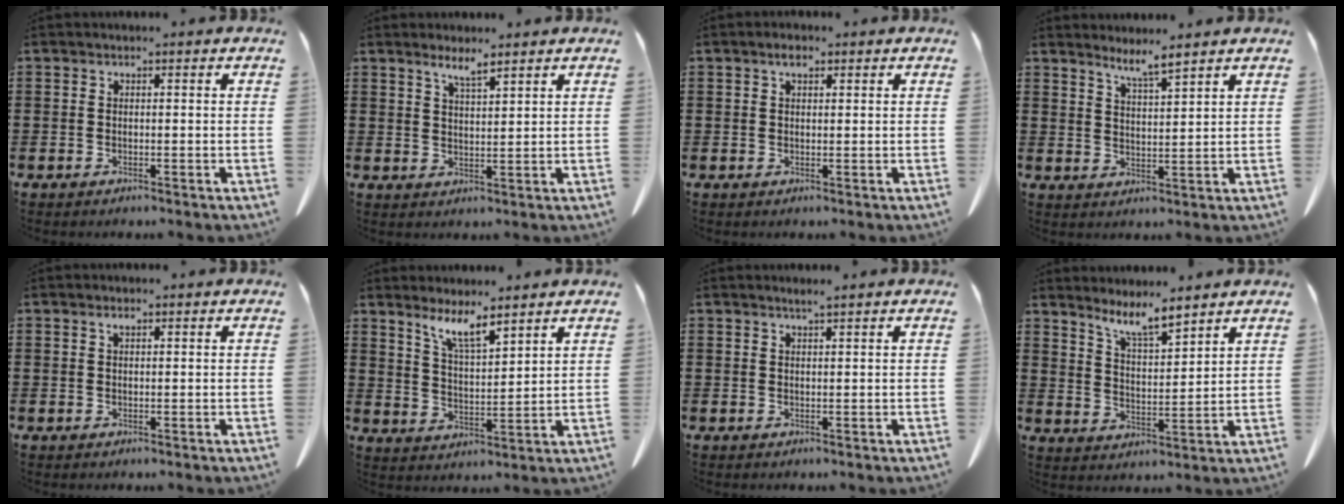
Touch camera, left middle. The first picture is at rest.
{"total": 3.4, "force": [2.8, 0.1, 1.9], "torque": [-0.044, -0.001, 0.049]}
{"total": 1.7, "force": [1.1, 0.6, 1.2], "torque": [-0.018, -0.001, 0.018]}
{"total": 4.3, "force": [3.8, -0.5, 2.0], "torque": [-0.051, -0.013, 0.066]}
{"total": 0.8, "force": [0.5, 0.2, 0.6], "torque": [-0.014, 0.001, 0.009]}
{"total": 6.4, "force": [5.3, 0.5, 3.6], "torque": [-0.086, -0.017, 0.094]}
{"total": 1.1, "force": [0.9, -0.2, 0.6], "torque": [-0.011, -0.001, 0.017]}
{"total": 6.5, "force": [5.8, 0.4, 3.0], "torque": [-0.076, -0.026, 0.102]}